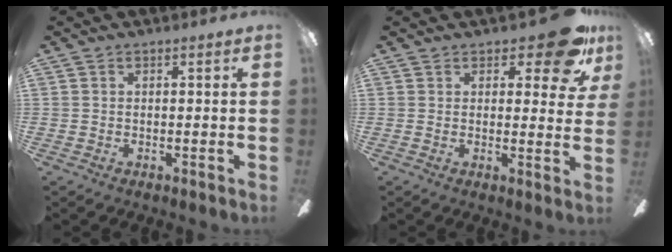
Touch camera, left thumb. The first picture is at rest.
{"total": 10.7, "force": [6.4, 4.4, 7.4], "torque": [-0.083, -0.036, 0.111]}